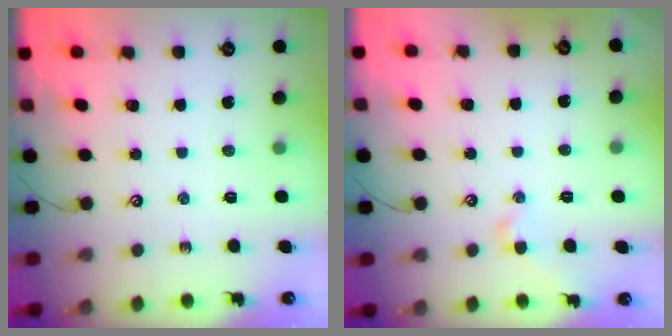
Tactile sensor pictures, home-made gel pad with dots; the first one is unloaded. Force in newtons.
{"total": 0.9, "press": 0.8, "slide": 0.4}